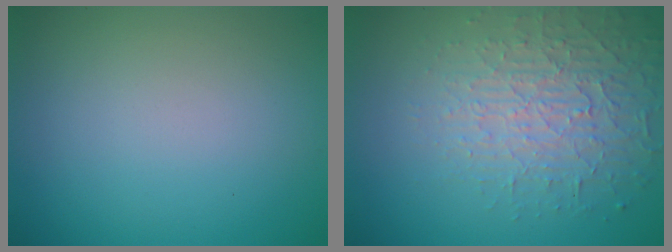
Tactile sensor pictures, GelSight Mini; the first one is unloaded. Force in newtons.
{"total": 4.2, "press": 3.8, "slide": 1.7}